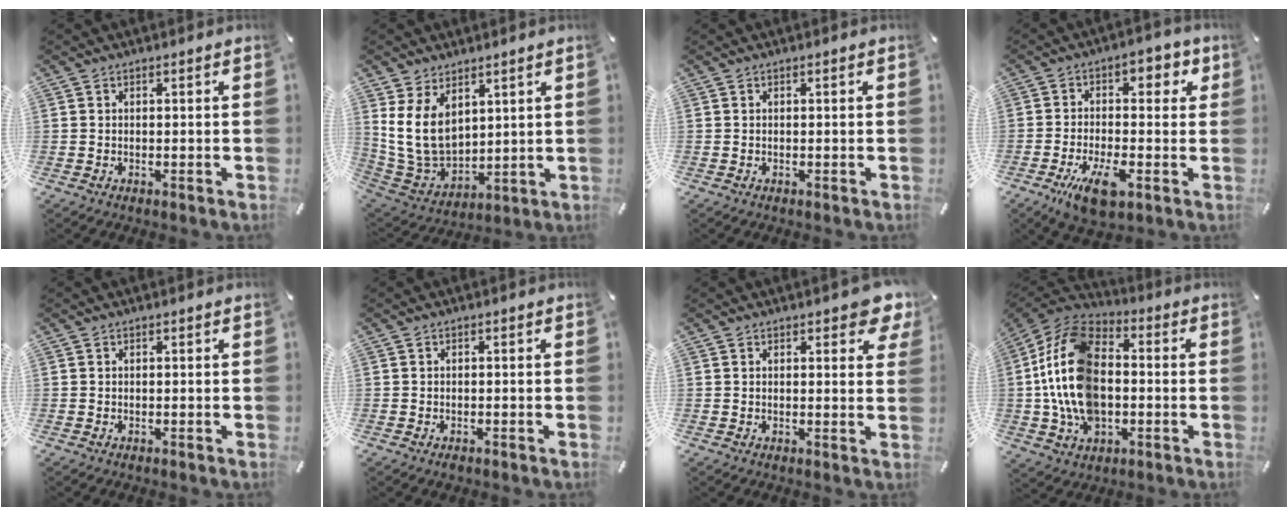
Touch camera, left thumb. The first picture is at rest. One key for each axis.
{"total": 11.2, "fx": 4.4, "fy": 8.1, "fz": 6.4, "tx": -0.154, "ty": -0.029, "tz": 0.085}
{"total": 0.0}
{"total": 13.1, "fx": -3.5, "fy": 7.4, "fz": 10.2, "tx": -0.146, "ty": 0.015, "tz": -0.061}
{"total": 0.0}
{"total": 0.8, "fx": -0.5, "fy": 0.4, "fz": 0.5, "tx": -0.009, "ty": -0.001, "tz": -0.010}
{"total": 5.1, "fx": 3.1, "fy": 2.4, "fz": 3.2, "tx": -0.031, "ty": -0.015, "tz": 0.049}
{"total": 19.6, "fx": -1.7, "fy": 13.4, "fz": 14.3, "tx": -0.323, "ty": 0.016, "tz": -0.034}